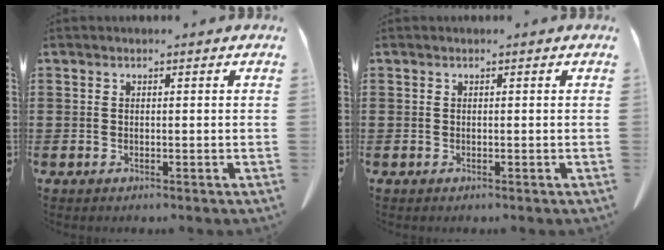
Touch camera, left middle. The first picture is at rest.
{"total": 0.0}